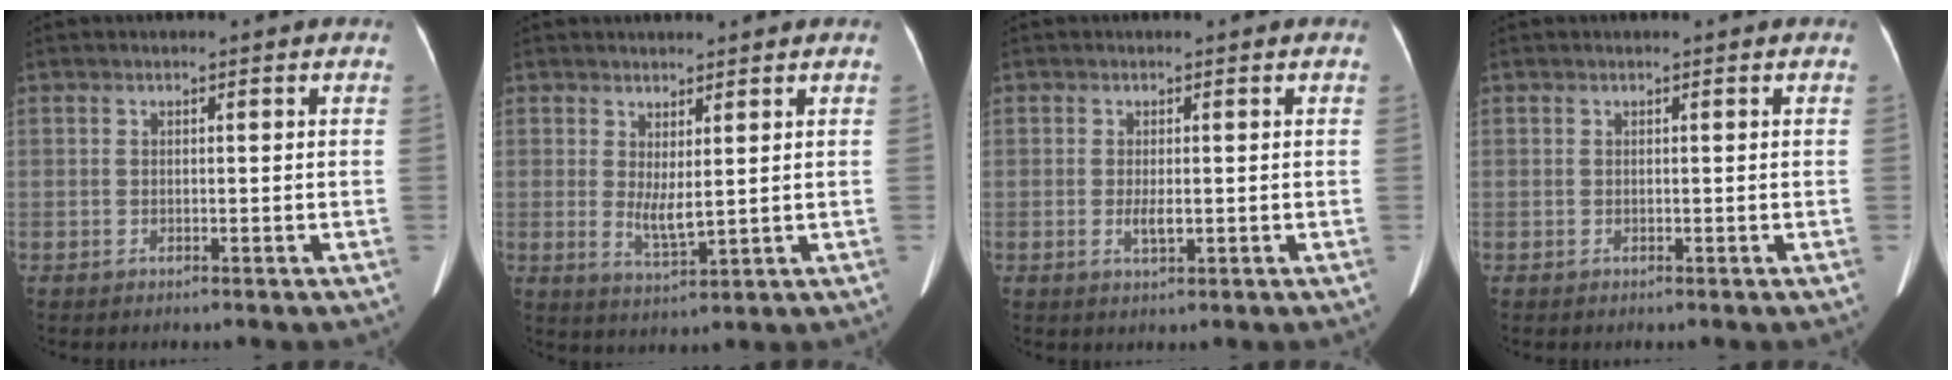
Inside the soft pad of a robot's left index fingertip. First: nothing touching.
{"total": 3.8, "force": [0.9, 0.7, 3.6], "torque": [-0.072, -0.011, 0.027]}
{"total": 1.9, "force": [-0.1, 0.5, 1.8], "torque": [-0.035, -0.003, 0.000]}
{"total": 0.0}